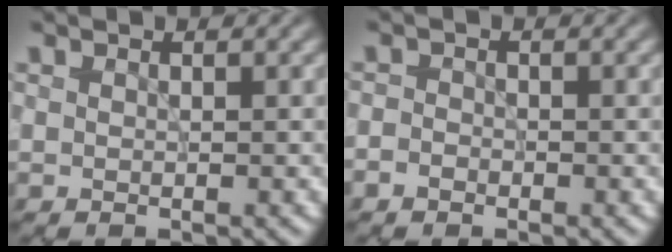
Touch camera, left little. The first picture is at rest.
{"total": 1.2, "force": [-0.7, 0.8, 0.4], "torque": [-0.005, 0.001, -0.016]}